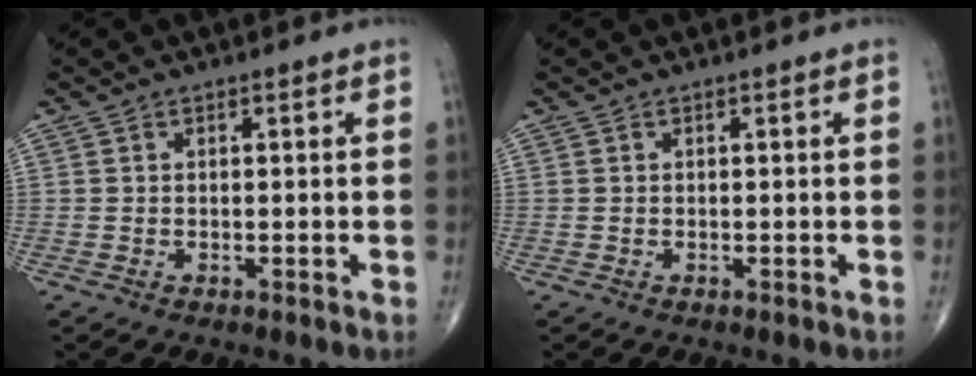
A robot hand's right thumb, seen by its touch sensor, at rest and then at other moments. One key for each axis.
{"total": 0.0}